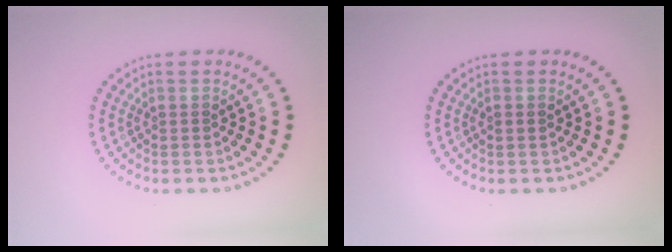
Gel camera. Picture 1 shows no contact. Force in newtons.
{"total": 0.8, "press": 0.8, "slide": 0.1}